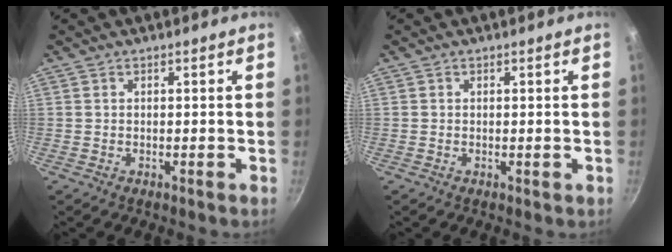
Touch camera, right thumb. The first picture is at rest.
{"total": 0.0}